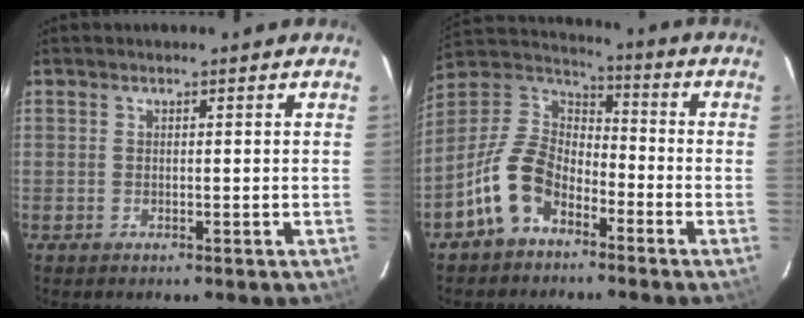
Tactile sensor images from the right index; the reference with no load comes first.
{"total": 12.9, "force": [-6.9, 8.1, 7.3], "torque": [-0.159, 0.022, -0.132]}